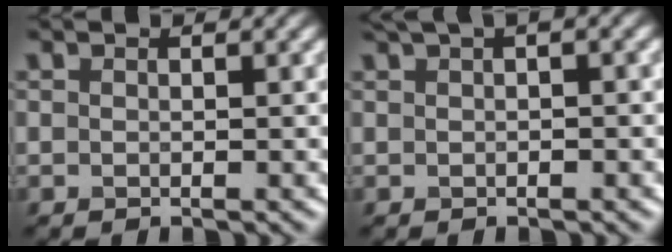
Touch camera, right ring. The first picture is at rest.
{"total": 3.1, "force": [1.7, 0.9, 2.4], "torque": [-0.034, 0.012, 0.020]}